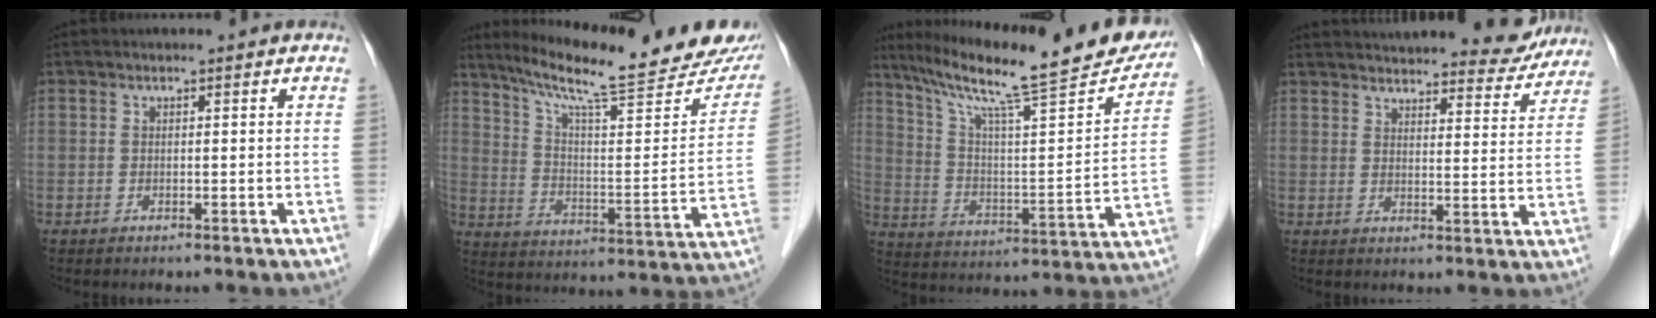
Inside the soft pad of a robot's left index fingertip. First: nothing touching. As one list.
[{"total": 24.4, "force": [20.5, 2.7, 13.0], "torque": [-0.203, -0.033, 0.285]}, {"total": 26.1, "force": [21.7, 2.4, 14.4], "torque": [-0.237, -0.017, 0.314]}, {"total": 16.7, "force": [15.9, 3.0, 4.3], "torque": [-0.044, -0.008, 0.191]}]